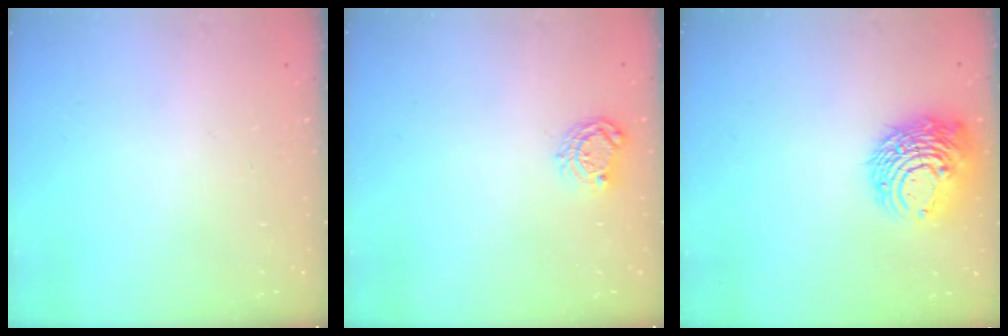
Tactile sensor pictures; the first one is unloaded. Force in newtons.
{"total": 5.6, "press": 5.6, "slide": 0.6}
{"total": 12.6, "press": 12.6, "slide": 1.4}